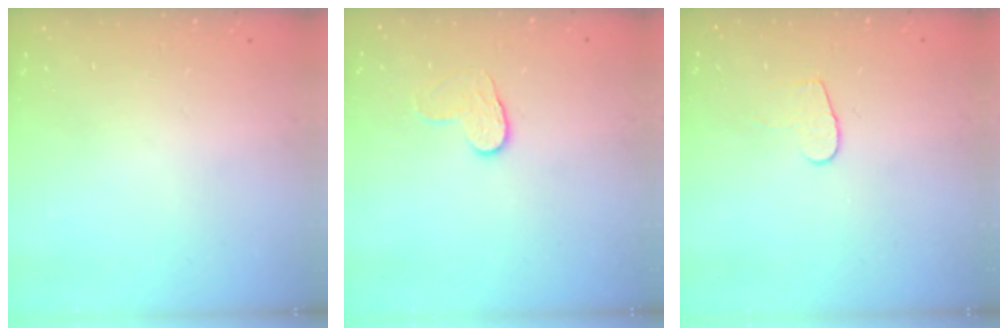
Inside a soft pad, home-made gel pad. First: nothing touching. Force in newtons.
{"total": 5.0, "press": 4.9, "slide": 0.5}
{"total": 5.4, "press": 5.4, "slide": 0.6}